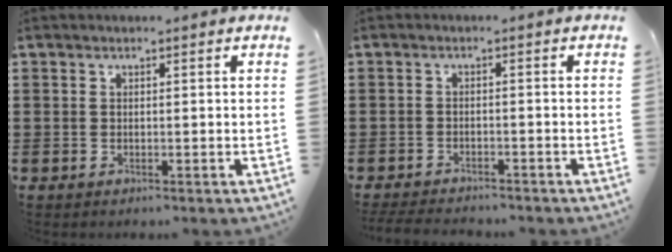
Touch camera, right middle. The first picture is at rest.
{"total": 2.8, "force": [-2.7, 0.3, 0.3], "torque": [-0.017, -0.006, -0.060]}